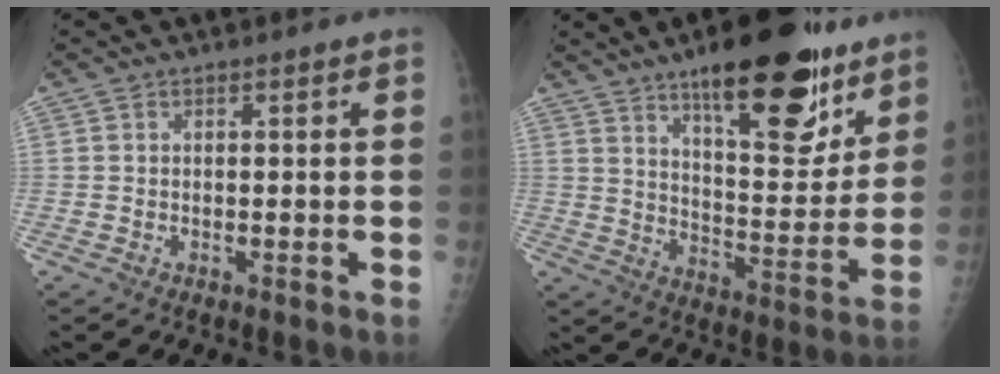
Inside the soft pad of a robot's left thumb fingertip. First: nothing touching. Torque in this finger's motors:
{"motor_torque": [2.61, 1.28, 1.69, -1.08, 0.39]}